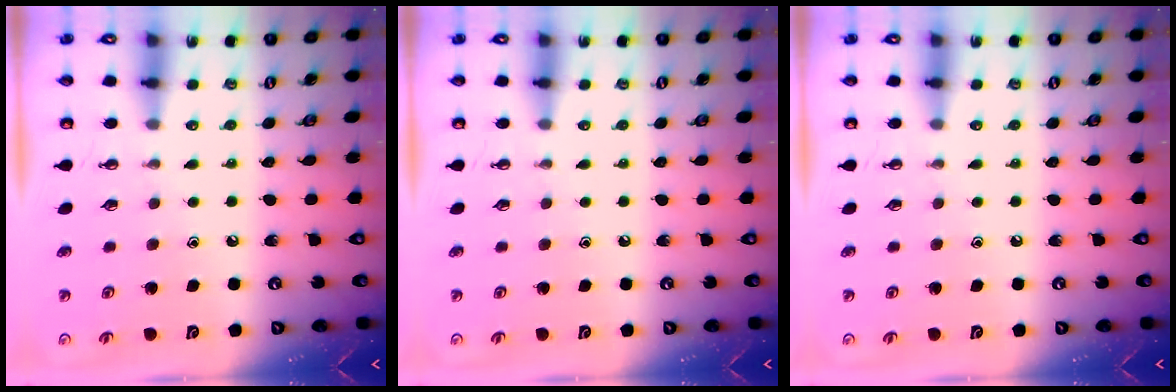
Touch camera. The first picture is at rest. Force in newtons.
{"total": 0.0}
{"total": 0.0}